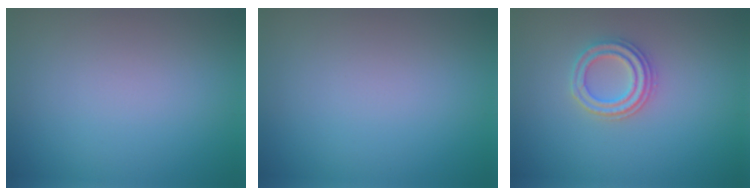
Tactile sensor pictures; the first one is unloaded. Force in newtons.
{"total": 0.0}
{"total": 2.5, "press": 2.4, "slide": 0.7}